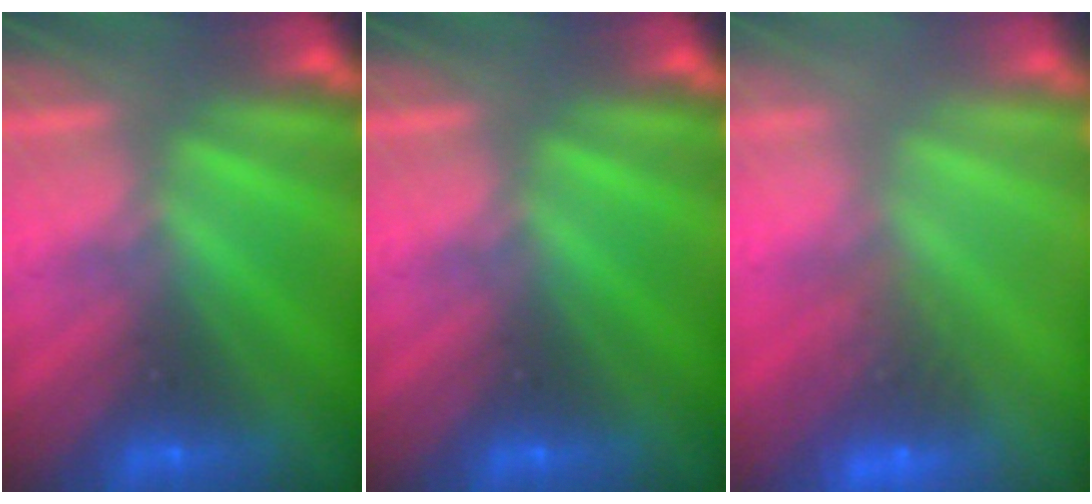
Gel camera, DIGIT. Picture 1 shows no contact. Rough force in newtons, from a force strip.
{"total": 0.0}
{"total": 7.5}